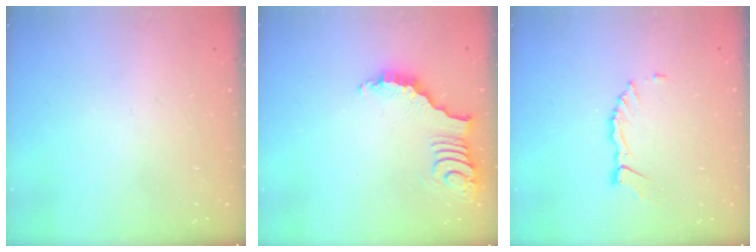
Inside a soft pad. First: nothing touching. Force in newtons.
{"total": 3.9, "press": 3.9, "slide": 0.5}
{"total": 3.8, "press": 3.7, "slide": 0.4}